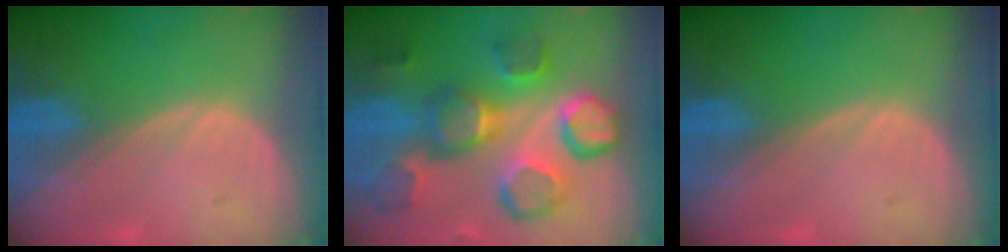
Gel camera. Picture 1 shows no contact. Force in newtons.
{"total": 12.4, "press": 11.1, "slide": 5.6}
{"total": 0.0}